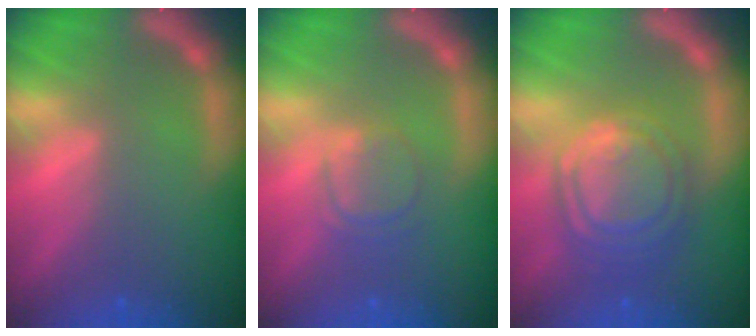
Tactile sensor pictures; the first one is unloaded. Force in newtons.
{"total": 3.0}
{"total": 8.6}